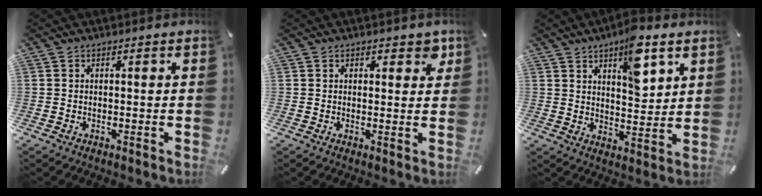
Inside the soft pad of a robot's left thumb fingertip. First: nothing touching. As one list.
[{"total": 2.9, "force": [1.6, 1.8, 1.8], "torque": [-0.007, -0.006, 0.020]}, {"total": 11.0, "force": [7.1, 4.4, 7.2], "torque": [-0.095, -0.036, 0.116]}]